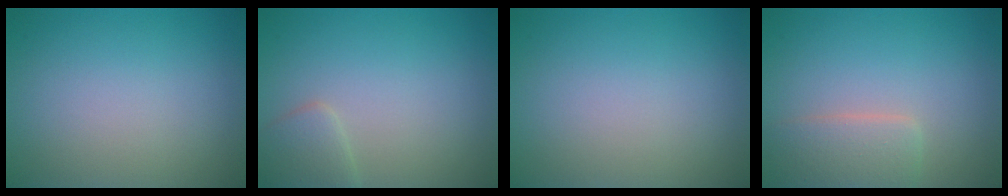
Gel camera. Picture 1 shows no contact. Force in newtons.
{"total": 2.0, "press": 2.0, "slide": 0.0}
{"total": 0.0}
{"total": 2.8, "press": 2.8, "slide": 0.2}